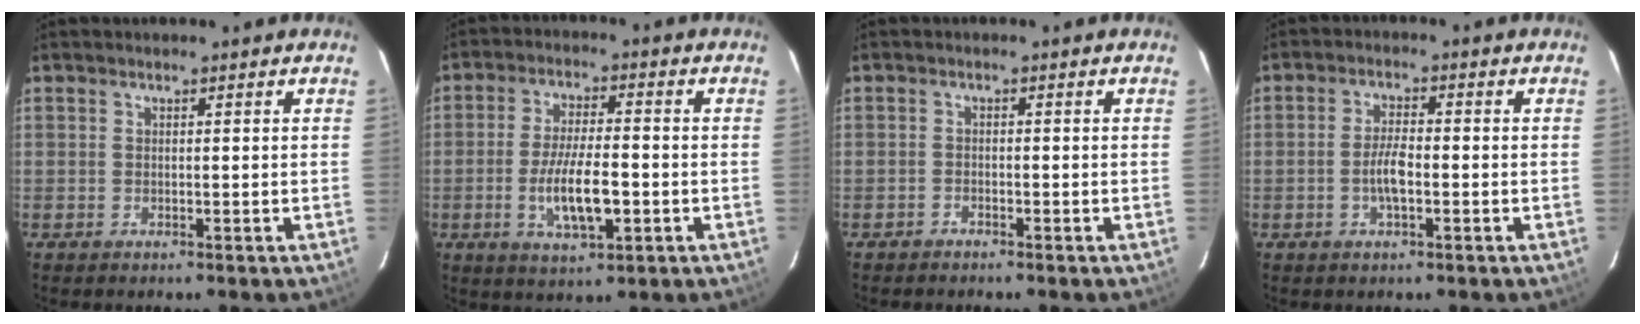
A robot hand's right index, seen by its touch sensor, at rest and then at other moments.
{"total": 9.7, "force": [-2.6, 3.0, 8.9], "torque": [-0.173, -0.008, -0.044]}
{"total": 1.1, "force": [-1.1, 0.2, -0.1], "torque": [-0.003, 0.002, -0.020]}
{"total": 4.3, "force": [-1.3, 1.4, 3.9], "torque": [-0.080, 0.005, -0.024]}